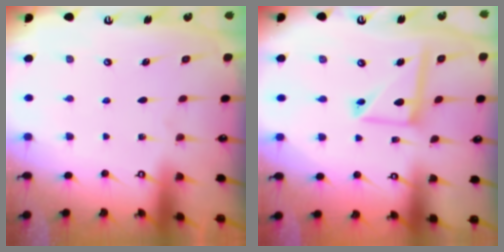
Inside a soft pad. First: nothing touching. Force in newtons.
{"total": 11.6, "press": 11.5, "slide": 1.2}